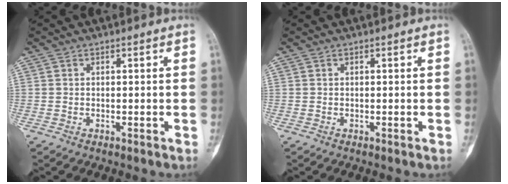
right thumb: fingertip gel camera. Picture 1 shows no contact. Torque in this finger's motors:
{"motor_torque": [0.22, 0.05, 0.24, -0.25, 0.02]}